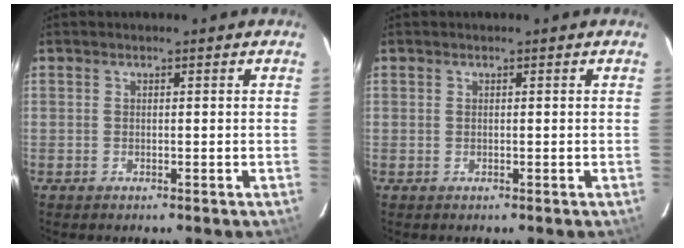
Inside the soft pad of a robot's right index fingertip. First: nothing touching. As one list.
[{"total": 0.0}]